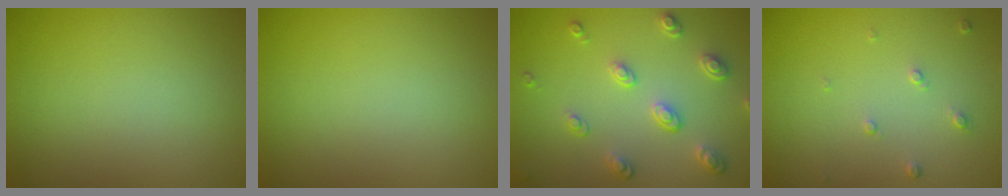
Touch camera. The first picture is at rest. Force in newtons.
{"total": 0.0}
{"total": 3.3, "press": 2.8, "slide": 1.7}
{"total": 0.9, "press": 0.6, "slide": 0.7}